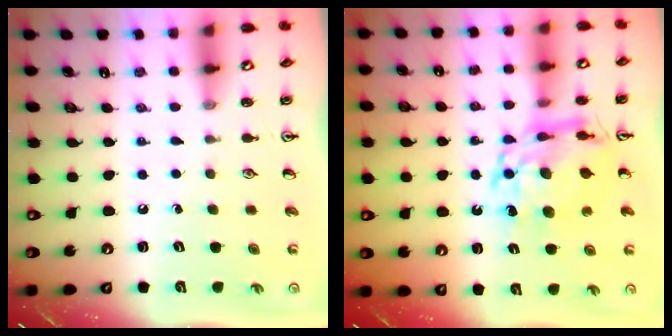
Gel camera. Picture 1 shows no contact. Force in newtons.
{"total": 13.5, "press": 13.4, "slide": 1.4}